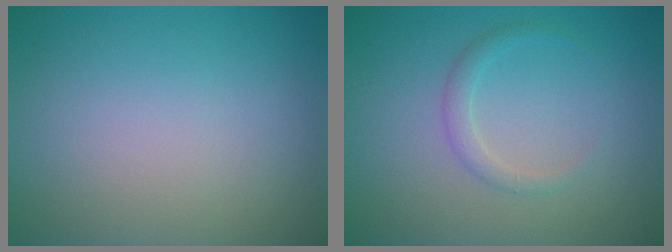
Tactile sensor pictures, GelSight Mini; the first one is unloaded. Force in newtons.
{"total": 1.3, "press": 1.3, "slide": 0.0}